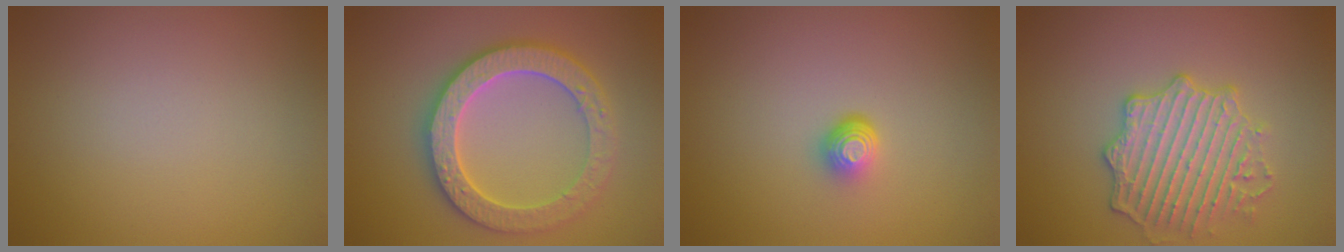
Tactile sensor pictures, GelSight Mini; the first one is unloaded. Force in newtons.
{"total": 6.4, "press": 6.3, "slide": 1.3}
{"total": 1.8, "press": 1.1, "slide": 1.4}
{"total": 4.2, "press": 4.1, "slide": 1.0}